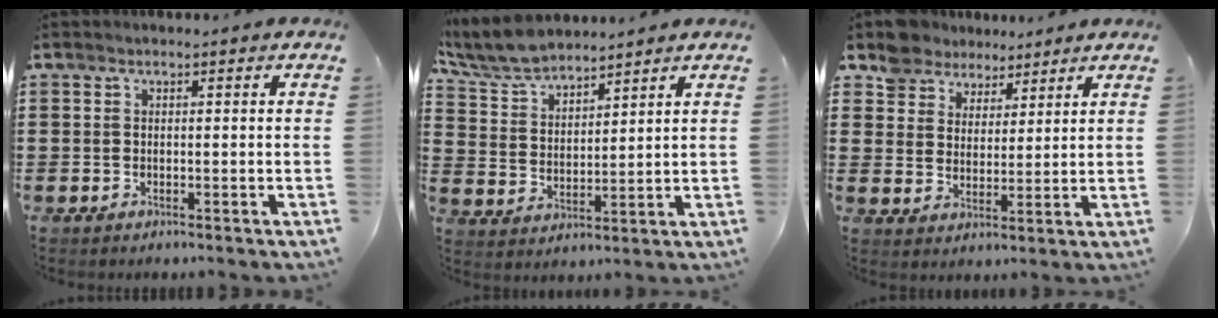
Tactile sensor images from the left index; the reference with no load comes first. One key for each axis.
{"total": 6.9, "fx": 6.3, "fy": 1.5, "fz": 2.4, "tx": -0.071, "ty": -0.018, "tz": 0.117}
{"total": 5.5, "fx": 4.5, "fy": 3.1, "fz": -0.7, "tx": -0.019, "ty": -0.015, "tz": 0.085}